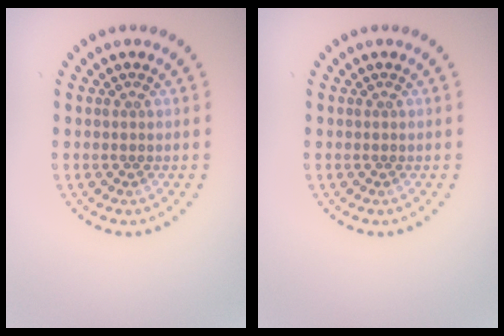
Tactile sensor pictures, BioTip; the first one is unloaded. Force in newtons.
{"total": 0.0}